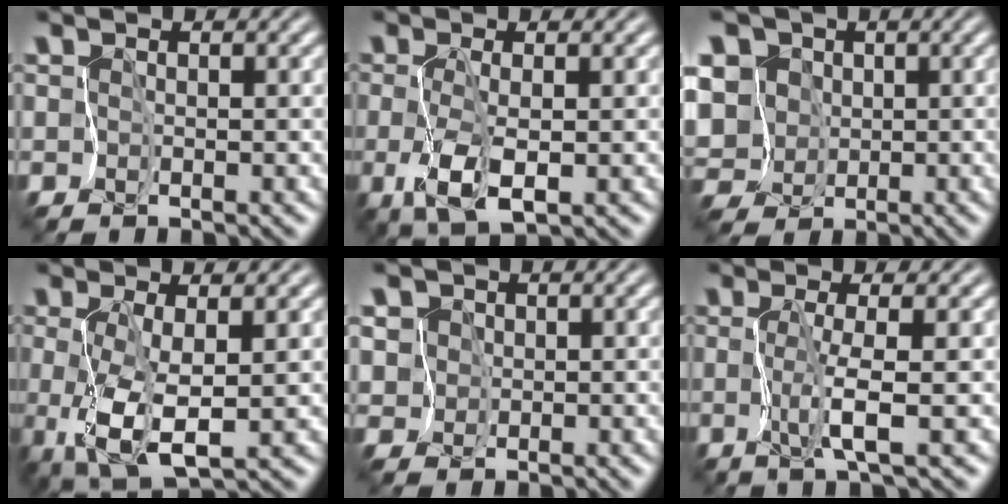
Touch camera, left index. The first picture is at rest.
{"total": 3.5, "force": [-0.8, 1.1, 3.2], "torque": [-0.073, -0.009, -0.011]}
{"total": 9.2, "force": [1.4, 7.8, 4.7], "torque": [-0.088, 0.027, -0.026]}
{"total": 4.4, "force": [-0.2, 1.1, 4.2], "torque": [-0.090, -0.007, -0.001]}
{"total": 3.5, "force": [1.5, 3.0, 0.9], "torque": [-0.019, 0.016, 0.015]}
{"total": 2.2, "force": [-0.4, -0.5, 2.1], "torque": [-0.050, -0.005, -0.009]}